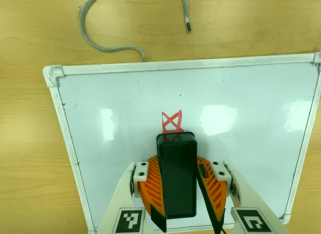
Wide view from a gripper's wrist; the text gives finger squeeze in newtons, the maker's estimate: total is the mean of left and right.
{"total": 12.4, "left": 14.4, "right": 10.4}